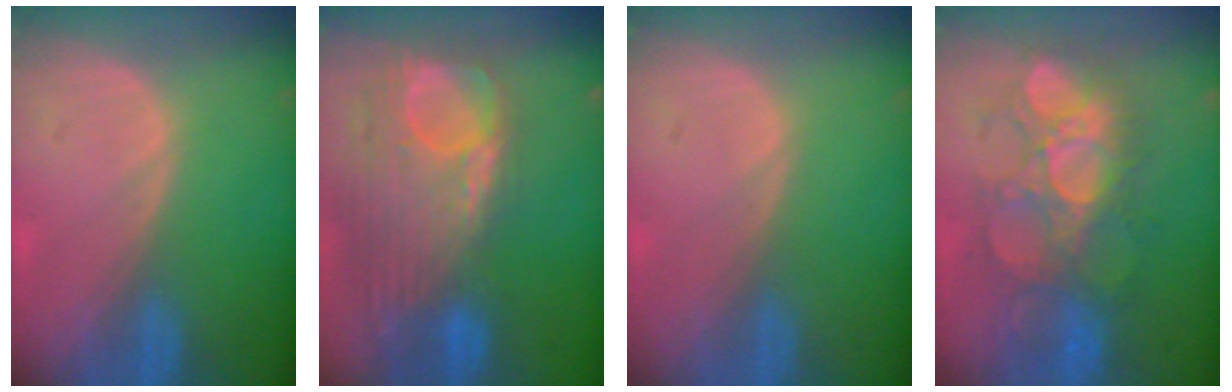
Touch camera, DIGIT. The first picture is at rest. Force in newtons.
{"total": 12.7, "press": 10.6, "slide": 6.9}
{"total": 0.0}
{"total": 9.6, "press": 9.6, "slide": 0.1}